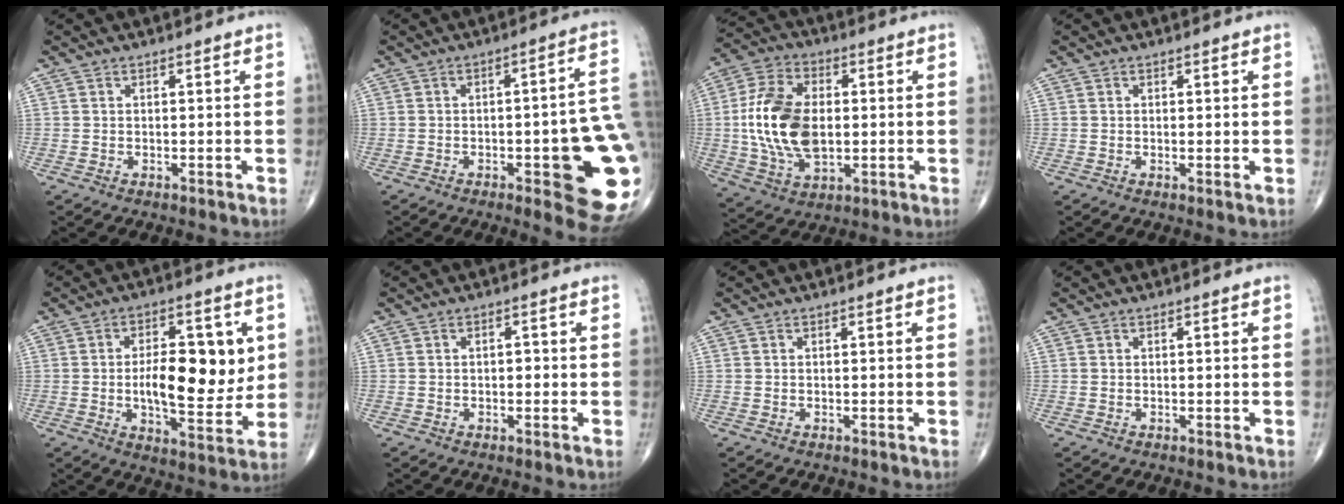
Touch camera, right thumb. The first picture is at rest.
{"total": 19.1, "force": [-3.4, 5.1, 18.1], "torque": [-0.177, 0.014, -0.028]}
{"total": 16.6, "force": [0.1, 10.0, 13.2], "torque": [-0.250, 0.006, 0.004]}
{"total": 0.8, "force": [0.1, 0.2, 0.7], "torque": [-0.014, -0.004, 0.001]}
{"total": 15.5, "force": [1.3, 7.1, 13.7], "torque": [-0.174, -0.013, 0.024]}
{"total": 1.4, "force": [-0.1, 0.9, 1.1], "torque": [-0.008, 0.004, -0.005]}
{"total": 0.0}
{"total": 0.0}